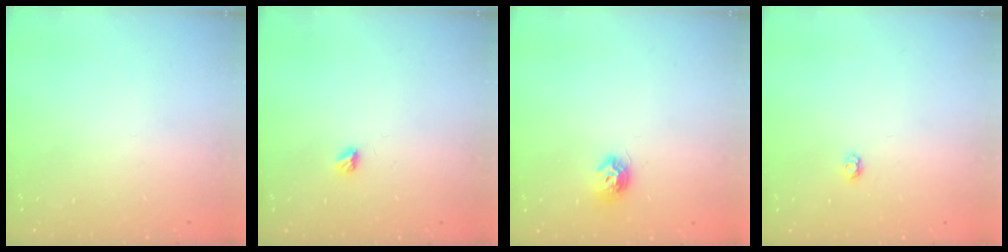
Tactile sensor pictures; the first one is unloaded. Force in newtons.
{"total": 3.3, "press": 3.3, "slide": 0.4}
{"total": 7.6, "press": 7.6, "slide": 0.2}
{"total": 2.9, "press": 2.9, "slide": 0.4}